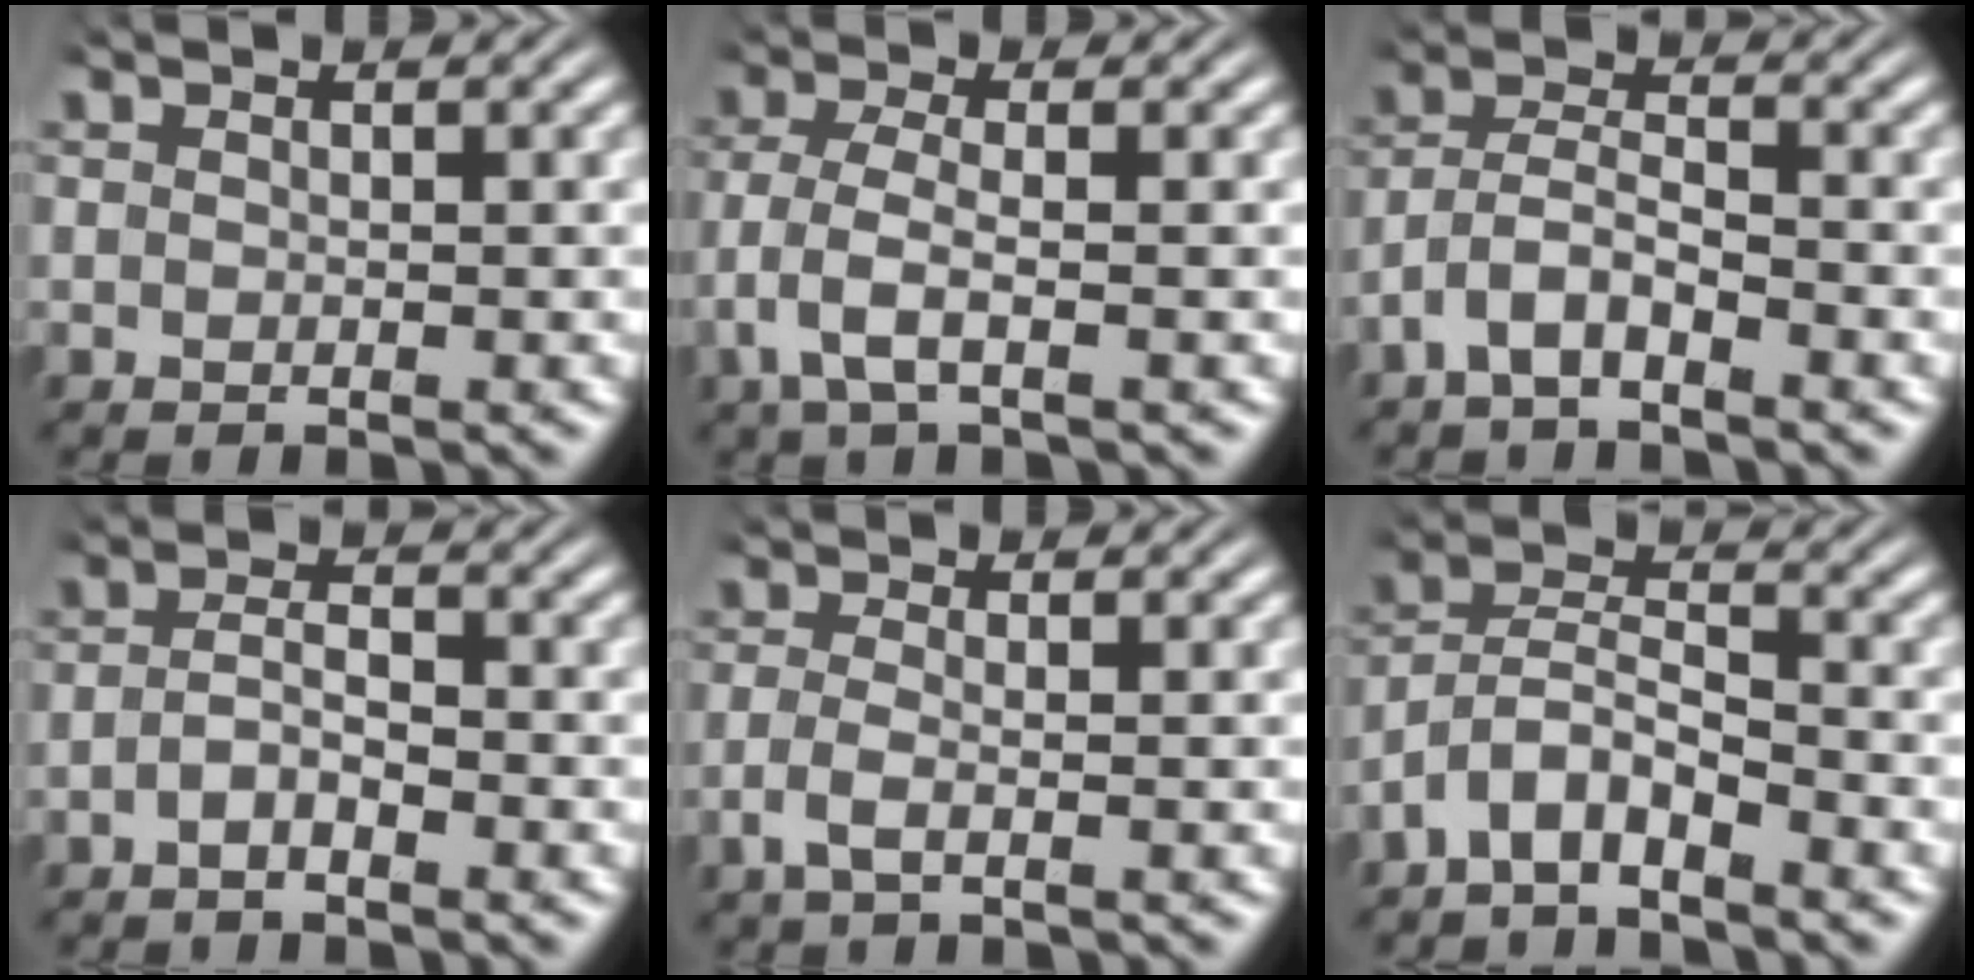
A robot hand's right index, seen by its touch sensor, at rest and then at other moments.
{"total": 3.5, "force": [-1.1, 1.4, 3.0], "torque": [-0.078, -0.018, -0.011]}
{"total": 4.0, "force": [-2.2, 2.2, 2.4], "torque": [-0.064, -0.020, -0.034]}
{"total": 2.7, "force": [-1.8, 0.9, 1.7], "torque": [-0.037, -0.010, -0.032]}
{"total": 2.0, "force": [-1.0, 0.2, 1.7], "torque": [-0.048, -0.014, -0.014]}
{"total": 6.6, "force": [-3.3, 5.0, 2.8], "torque": [-0.076, -0.028, -0.059]}